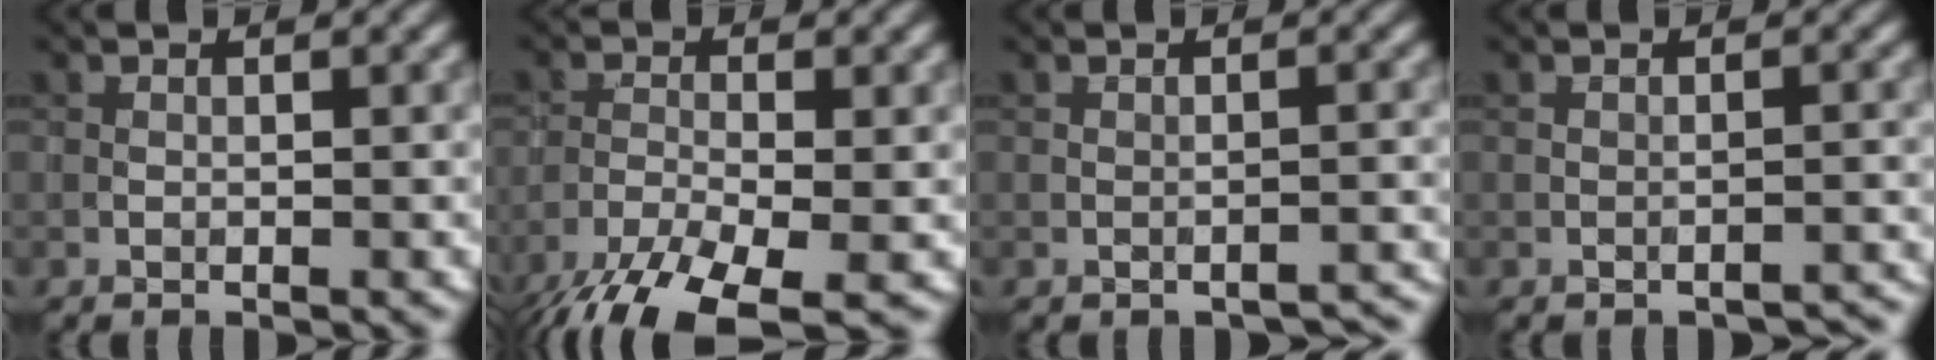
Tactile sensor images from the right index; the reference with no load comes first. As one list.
[{"total": 9.0, "force": [-6.2, 2.6, 5.9], "torque": [-0.129, -0.025, -0.120]}, {"total": 1.7, "force": [-1.6, 0.5, 0.4], "torque": [0.002, 0.006, -0.020]}, {"total": 1.7, "force": [-1.6, 0.3, 0.2], "torque": [0.006, 0.008, -0.021]}]